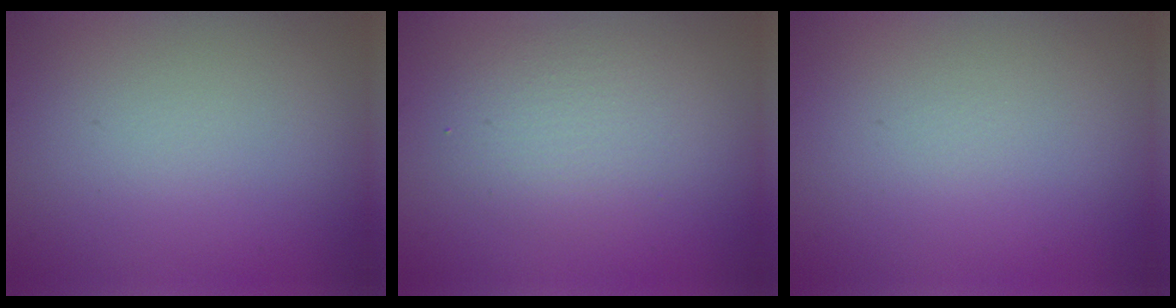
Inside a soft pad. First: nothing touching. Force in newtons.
{"total": 2.9, "press": 2.9, "slide": 0.2}
{"total": 0.0}